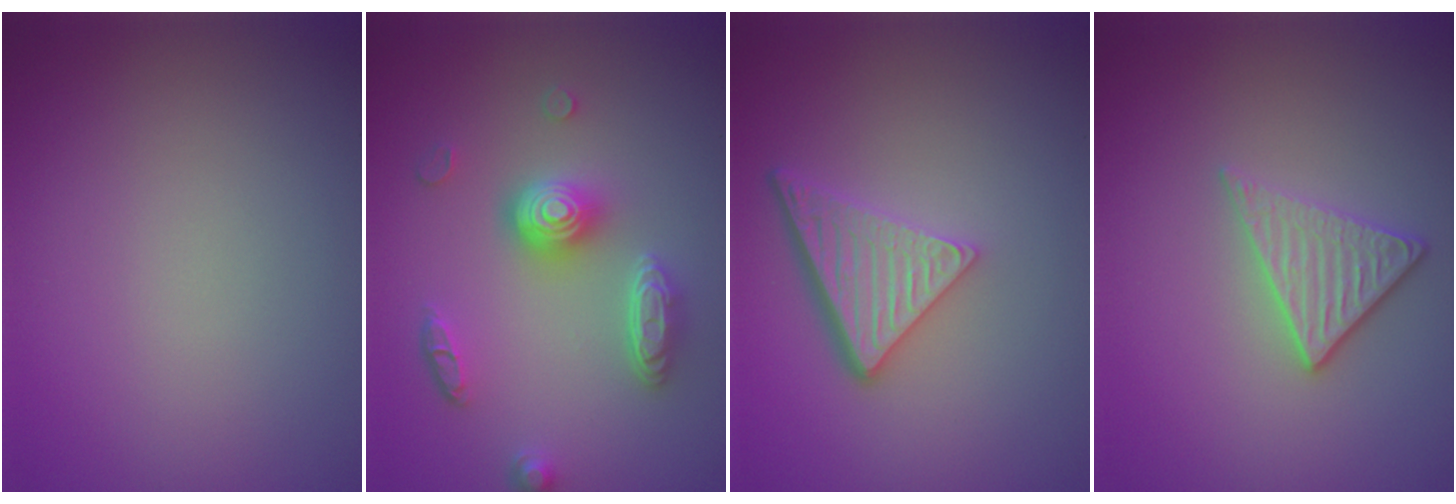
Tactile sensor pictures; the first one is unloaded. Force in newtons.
{"total": 4.7, "press": 3.6, "slide": 3.1}
{"total": 4.7, "press": 3.5, "slide": 3.2}
{"total": 2.9, "press": 2.6, "slide": 1.3}